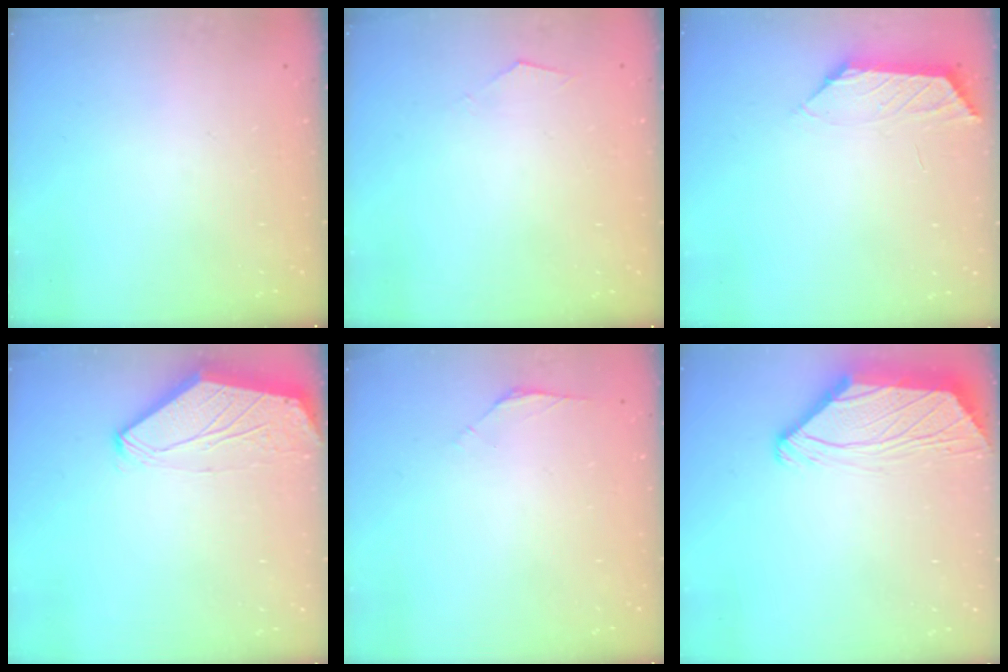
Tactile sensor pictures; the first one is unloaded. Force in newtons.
{"total": 3.3, "press": 3.3, "slide": 0.5}
{"total": 1.7, "press": 1.6, "slide": 0.5}
{"total": 0.0}
{"total": 1.8, "press": 1.7, "slide": 0.6}
{"total": 2.8, "press": 2.8, "slide": 0.5}